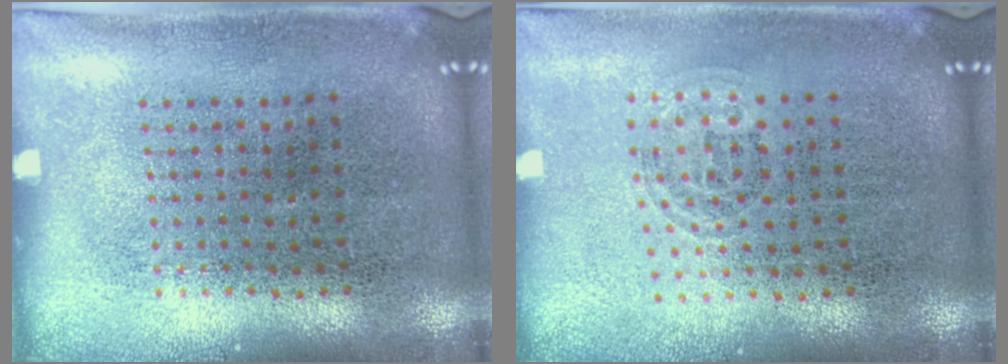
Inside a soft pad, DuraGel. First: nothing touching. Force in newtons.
{"total": 1.0, "press": 0.6, "slide": 0.7}